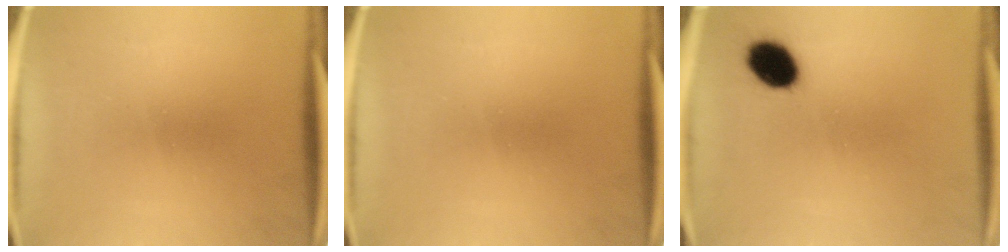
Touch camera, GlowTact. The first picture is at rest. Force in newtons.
{"total": 0.0}
{"total": 8.2}